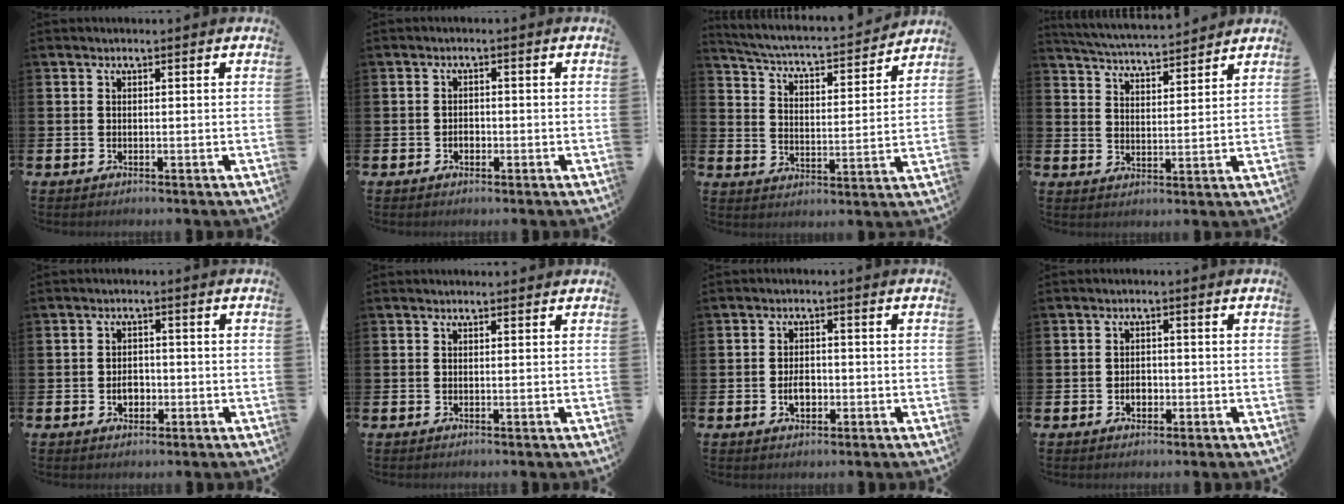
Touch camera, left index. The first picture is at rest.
{"total": 1.4, "force": [-0.5, 1.0, 0.9], "torque": [-0.013, 0.003, -0.012]}
{"total": 5.0, "force": [4.9, 0.2, 1.0], "torque": [-0.042, -0.041, 0.080]}
{"total": 5.0, "force": [5.0, 0.1, 0.4], "torque": [-0.028, -0.033, 0.089]}
{"total": 2.5, "force": [-0.7, 1.8, 1.5], "torque": [-0.011, -0.005, -0.020]}
{"total": 0.0}
{"total": 2.8, "force": [-0.6, 1.8, 2.0], "torque": [-0.019, -0.005, -0.017]}
{"total": 1.9, "force": [-0.6, 1.4, 1.1], "torque": [-0.010, 0.000, -0.015]}